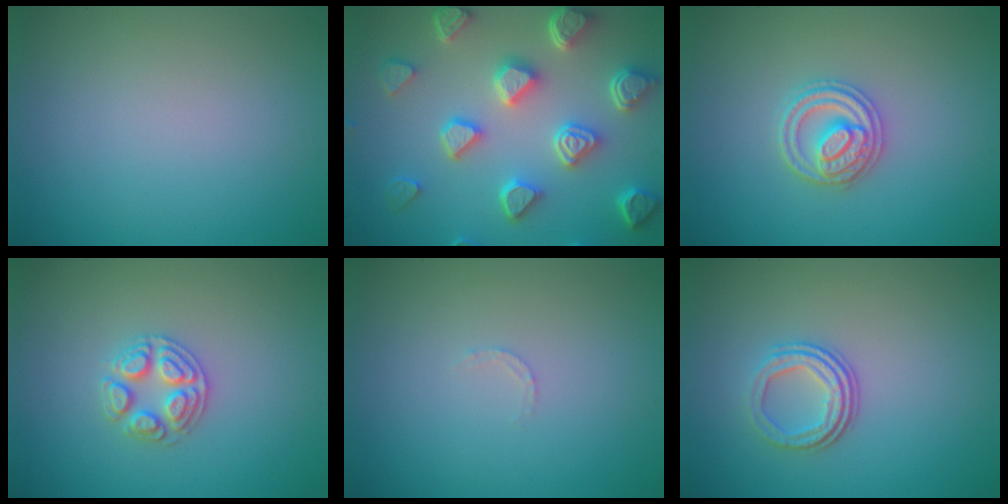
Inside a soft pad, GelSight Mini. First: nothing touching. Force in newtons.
{"total": 7.1, "press": 5.7, "slide": 4.1}
{"total": 2.8, "press": 2.8, "slide": 0.4}
{"total": 2.6, "press": 2.5, "slide": 0.5}
{"total": 0.7, "press": 0.6, "slide": 0.3}
{"total": 3.2, "press": 2.3, "slide": 2.1}